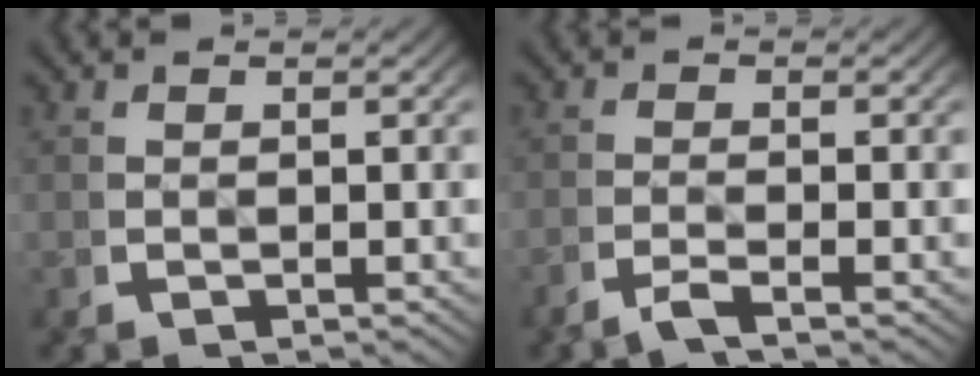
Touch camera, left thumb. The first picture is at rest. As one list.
[{"total": 2.1, "force": [-1.5, 0.2, 1.5], "torque": [-0.031, -0.002, -0.034]}]